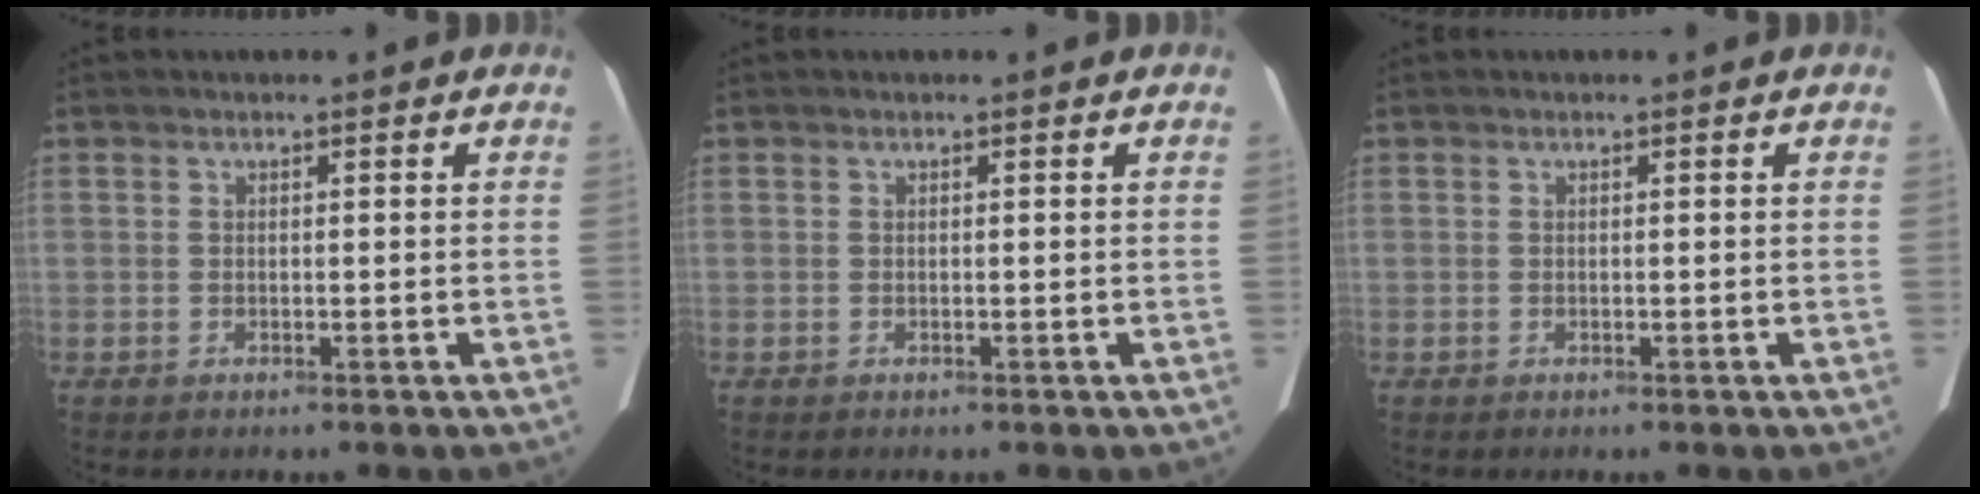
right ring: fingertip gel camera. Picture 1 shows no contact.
{"total": 0.0}
{"total": 0.0}